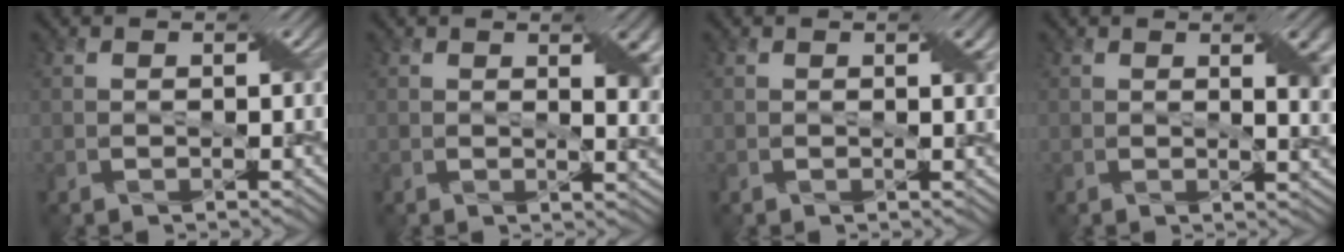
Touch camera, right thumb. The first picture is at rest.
{"total": 4.8, "force": [1.7, 1.8, 4.1], "torque": [-0.059, -0.005, 0.032]}
{"total": 1.2, "force": [0.5, 0.2, 1.0], "torque": [-0.012, -0.001, 0.008]}
{"total": 3.9, "force": [1.3, 1.1, 3.5], "torque": [-0.053, -0.001, 0.026]}